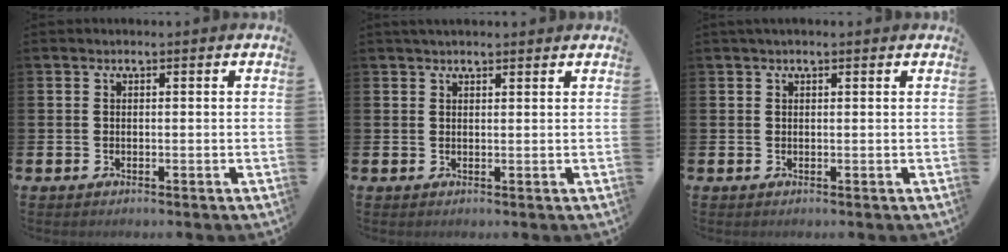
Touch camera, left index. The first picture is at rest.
{"total": 1.7, "force": [1.6, 0.4, 0.5], "torque": [-0.001, -0.002, 0.028]}
{"total": 0.8, "force": [0.6, 0.1, 0.5], "torque": [0.002, -0.002, 0.009]}